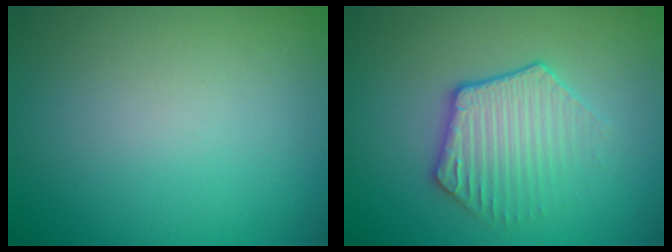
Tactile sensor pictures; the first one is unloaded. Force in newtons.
{"total": 3.6, "press": 3.2, "slide": 1.7}